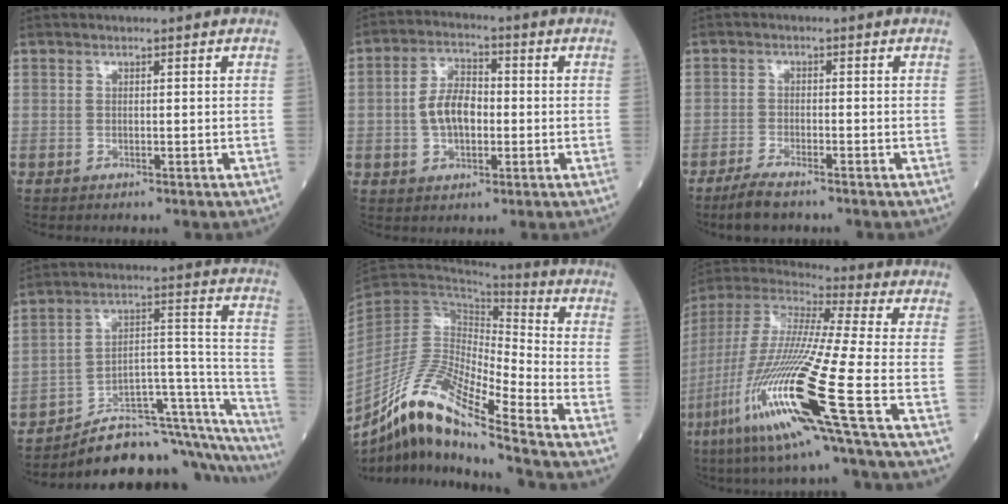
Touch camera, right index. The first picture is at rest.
{"total": 6.9, "force": [-0.7, 3.9, 5.7], "torque": [-0.114, 0.015, -0.015]}
{"total": 4.1, "force": [-3.3, 0.7, 2.2], "torque": [-0.051, -0.008, -0.061]}
{"total": 24.0, "force": [-21.2, 5.4, 10.0], "torque": [-0.056, 0.059, -0.297]}
{"total": 16.3, "force": [-11.5, 1.1, 11.6], "torque": [-0.218, -0.008, -0.210]}
{"total": 22.0, "force": [-9.3, -0.9, 19.9], "torque": [-0.443, -0.057, -0.192]}